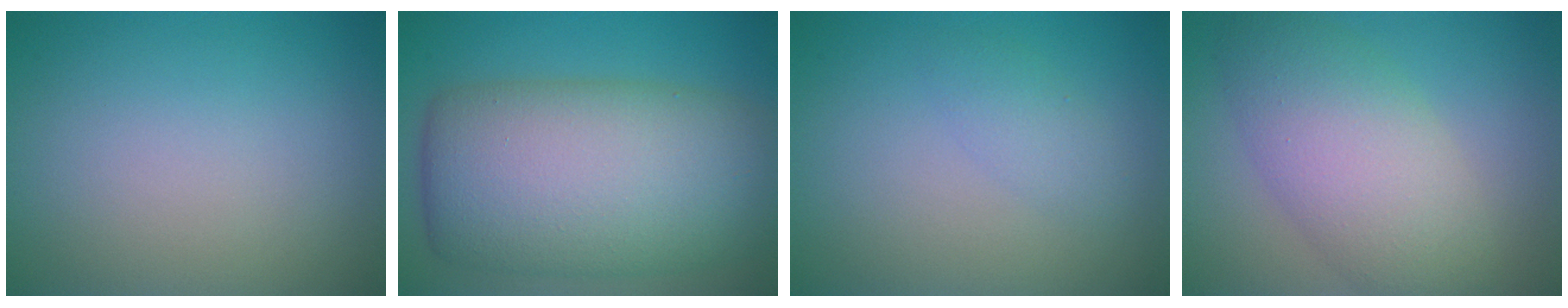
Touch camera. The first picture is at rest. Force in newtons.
{"total": 13.2, "press": 13.2, "slide": 0.4}
{"total": 0.7, "press": 0.7, "slide": 0.1}
{"total": 7.1, "press": 7.1, "slide": 0.4}